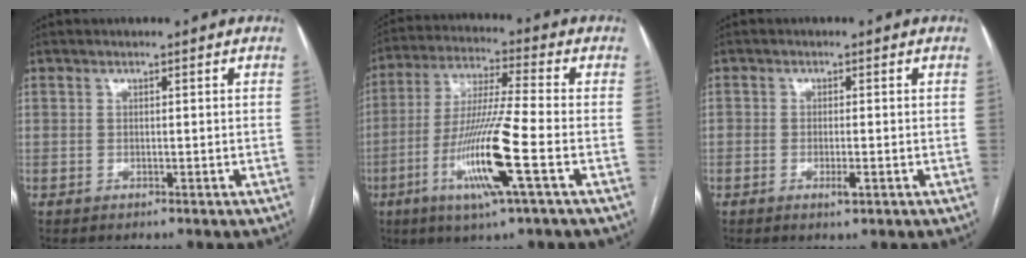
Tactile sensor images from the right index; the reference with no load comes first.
{"total": 14.0, "force": [-4.8, -0.5, 13.2], "torque": [-0.266, -0.018, -0.096]}
{"total": 2.1, "force": [-0.8, 0.5, 1.8], "torque": [-0.029, -0.002, -0.012]}